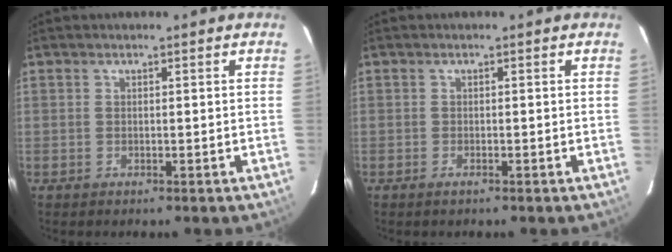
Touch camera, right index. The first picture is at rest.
{"total": 0.8, "force": [-0.6, 0.2, 0.4], "torque": [-0.010, -0.001, -0.011]}